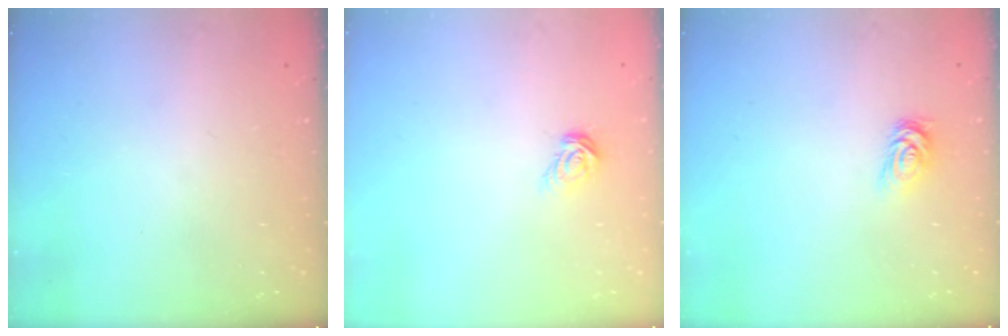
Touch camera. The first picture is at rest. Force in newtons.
{"total": 5.0, "press": 5.0, "slide": 0.5}
{"total": 3.4, "press": 3.4, "slide": 0.5}